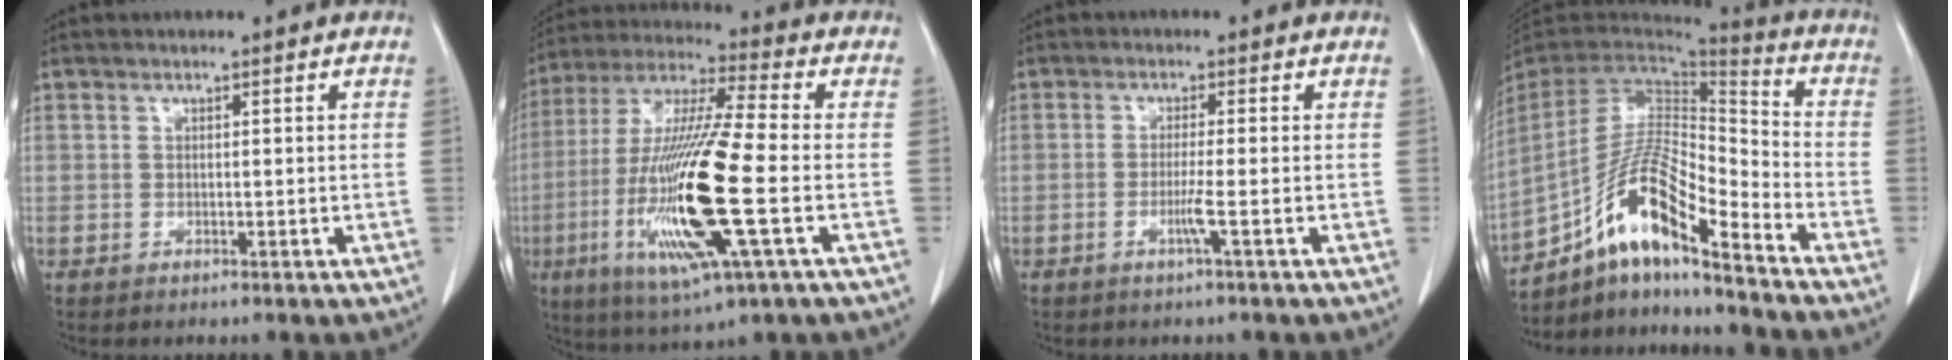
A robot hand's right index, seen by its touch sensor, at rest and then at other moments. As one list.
[{"total": 19.8, "force": [-4.4, 1.3, 19.3], "torque": [-0.404, -0.020, -0.083]}, {"total": 2.6, "force": [-1.0, -0.8, 2.3], "torque": [-0.046, -0.005, -0.021]}, {"total": 15.6, "force": [-10.2, 2.3, 11.5], "torque": [-0.224, 0.007, -0.184]}]